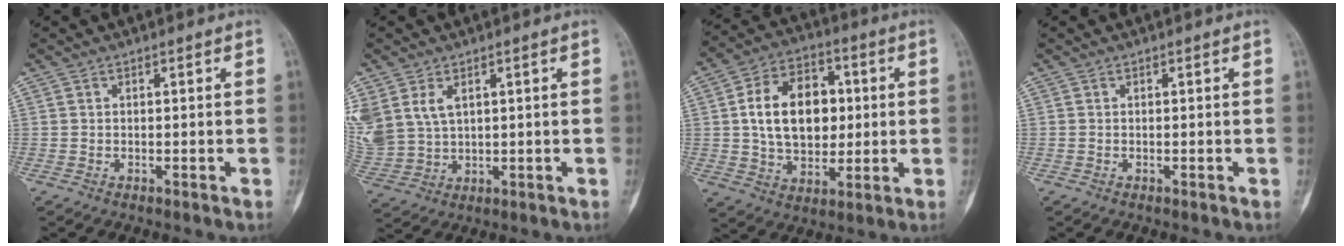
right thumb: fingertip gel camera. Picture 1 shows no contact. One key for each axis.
{"total": 11.2, "fx": 4.1, "fy": 7.8, "fz": 7.0, "tx": -0.172, "ty": -0.003, "tz": 0.099}
{"total": 16.4, "fx": 1.9, "fy": 11.2, "fz": 11.7, "tx": -0.156, "ty": 0.010, "tz": 0.032}
{"total": 0.0}